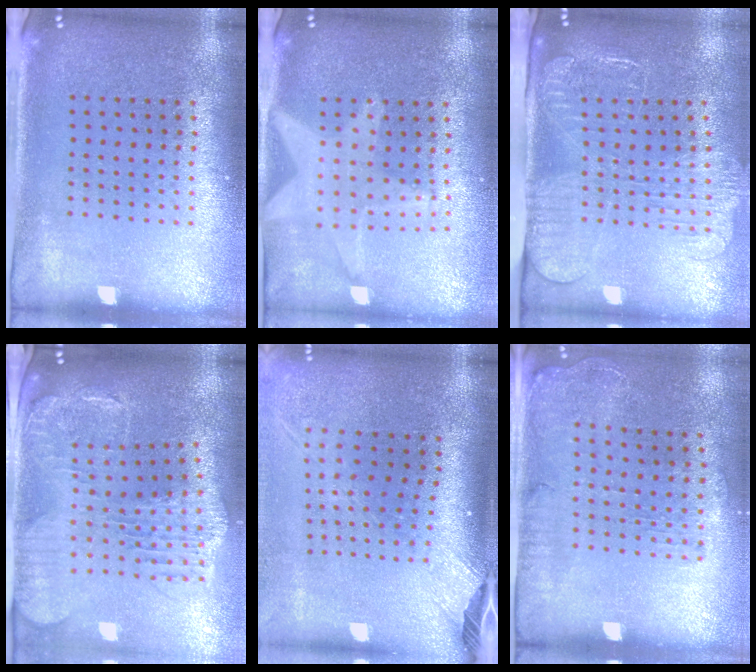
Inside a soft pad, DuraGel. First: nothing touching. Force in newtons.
{"total": 1.9, "press": 1.6, "slide": 1.0}
{"total": 2.6, "press": 2.1, "slide": 1.6}
{"total": 2.2, "press": 2.0, "slide": 1.0}
{"total": 2.6, "press": 1.8, "slide": 1.8}
{"total": 1.3, "press": 1.2, "slide": 0.5}